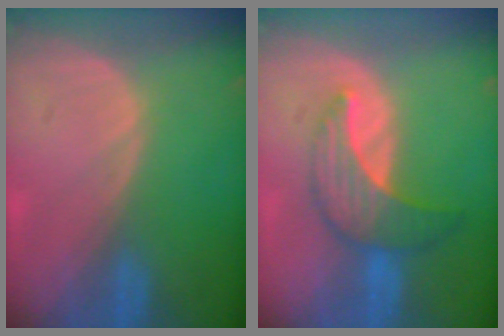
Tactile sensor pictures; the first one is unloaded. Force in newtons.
{"total": 7.1, "press": 6.8, "slide": 2.0}